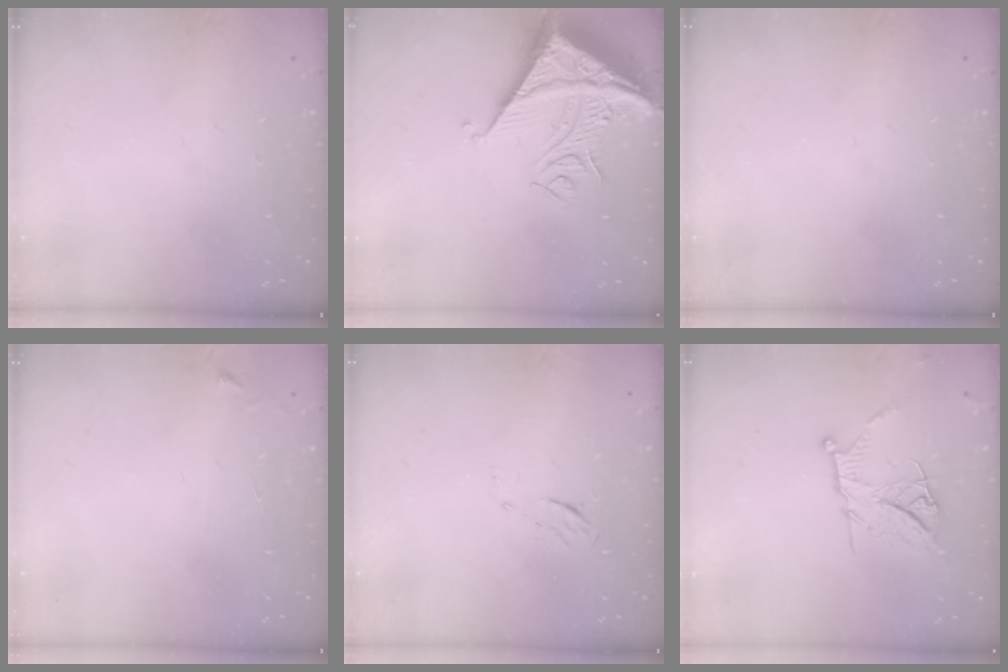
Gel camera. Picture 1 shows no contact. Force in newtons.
{"total": 14.2, "press": 14.1, "slide": 1.9}
{"total": 0.0}
{"total": 2.6, "press": 2.6, "slide": 0.3}
{"total": 4.0, "press": 3.7, "slide": 1.4}
{"total": 12.8, "press": 12.8, "slide": 1.1}